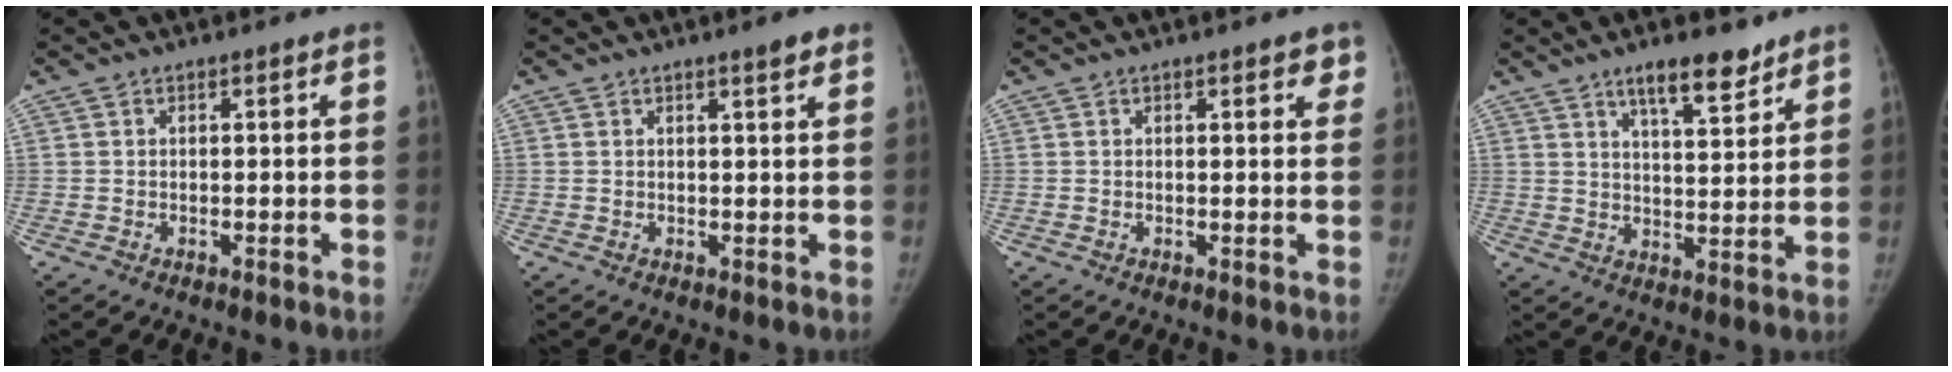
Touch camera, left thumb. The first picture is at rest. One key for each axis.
{"total": 2.7, "fx": 1.9, "fy": 0.3, "fz": 2.0, "tx": -0.026, "ty": -0.010, "tz": 0.025}
{"total": 2.8, "fx": 1.6, "fy": 1.1, "fz": 2.0, "tx": -0.006, "ty": -0.003, "tz": 0.014}
{"total": 8.8, "fx": 6.4, "fy": 2.6, "fz": 5.4, "tx": -0.066, "ty": -0.044, "tz": 0.103}